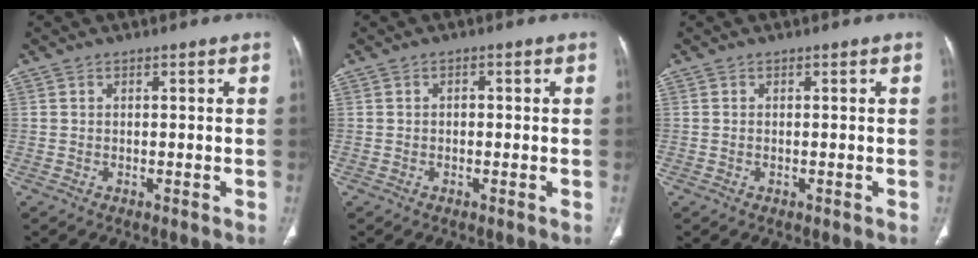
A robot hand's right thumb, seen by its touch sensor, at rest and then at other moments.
{"total": 1.0, "force": [-0.1, 0.8, 0.6], "torque": [-0.001, 0.005, -0.005]}
{"total": 0.0}